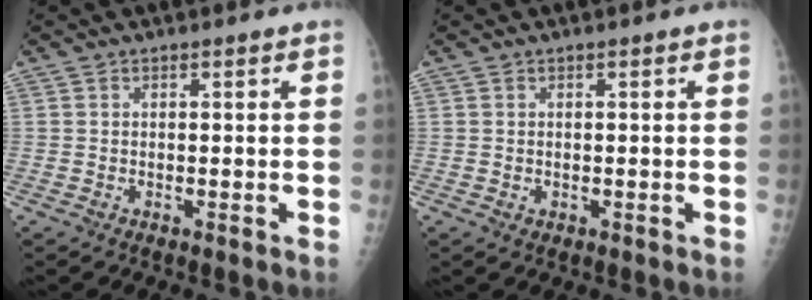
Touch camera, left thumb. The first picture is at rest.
{"total": 0.8, "force": [-0.1, 0.7, 0.4], "torque": [-0.004, 0.000, 0.002]}